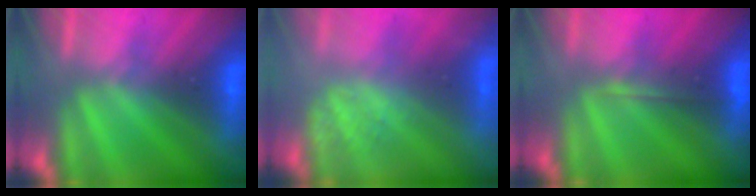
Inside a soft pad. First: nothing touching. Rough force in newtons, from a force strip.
{"total": 2.4}
{"total": 1.9}